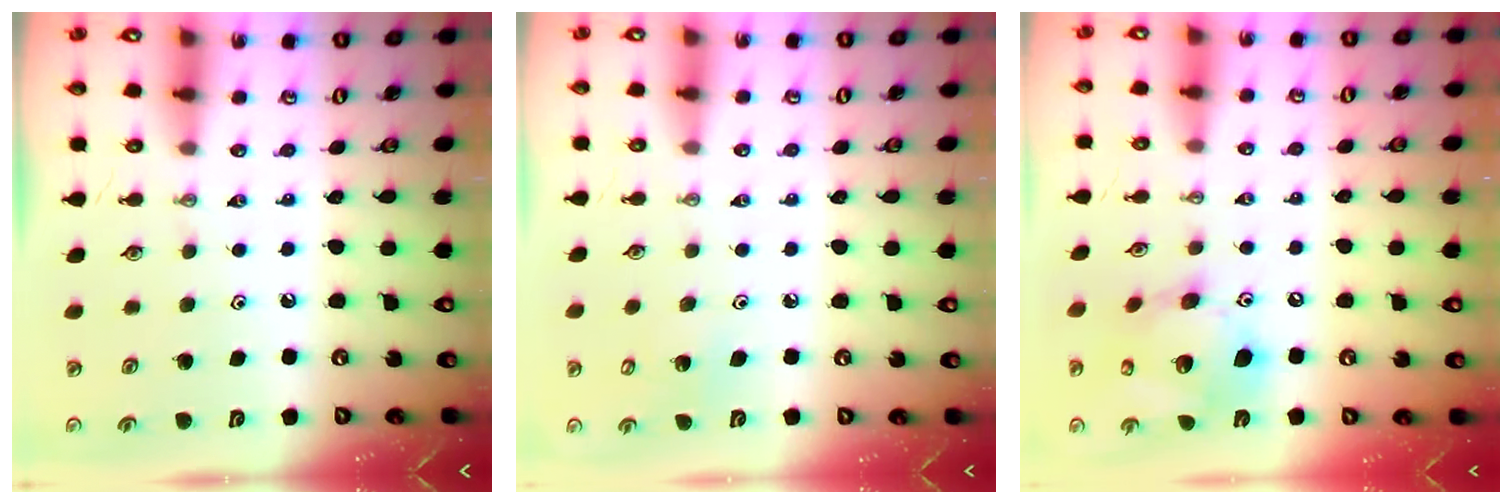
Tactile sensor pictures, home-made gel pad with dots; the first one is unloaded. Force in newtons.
{"total": 4.2, "press": 4.2, "slide": 0.2}
{"total": 16.0, "press": 15.7, "slide": 3.1}